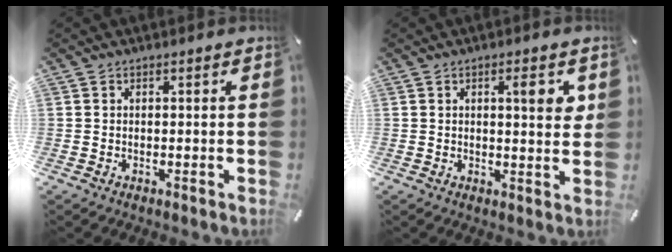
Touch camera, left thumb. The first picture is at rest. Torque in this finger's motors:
{"motor_torque": [0.94, 1.31, 0.28, -0.35, 0.16]}